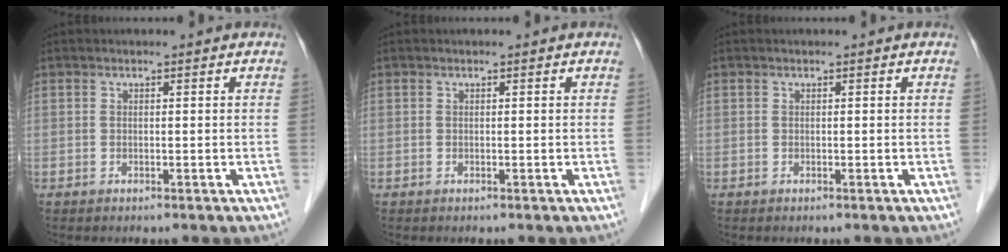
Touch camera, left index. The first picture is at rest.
{"total": 0.0}
{"total": 0.0}